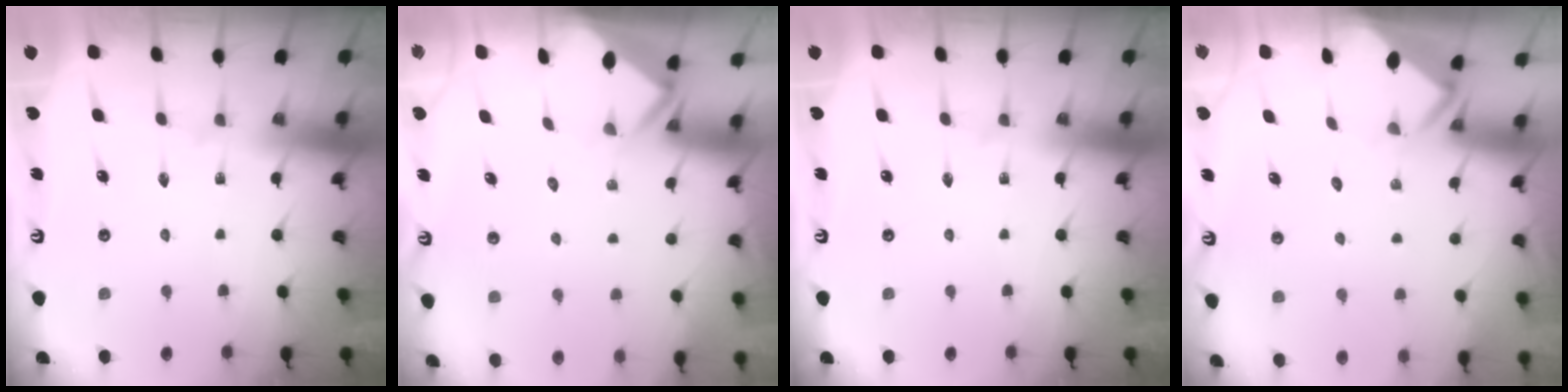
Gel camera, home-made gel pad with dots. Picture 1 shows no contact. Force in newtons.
{"total": 3.0, "press": 3.0, "slide": 0.3}
{"total": 0.0}
{"total": 3.3, "press": 3.3, "slide": 0.1}